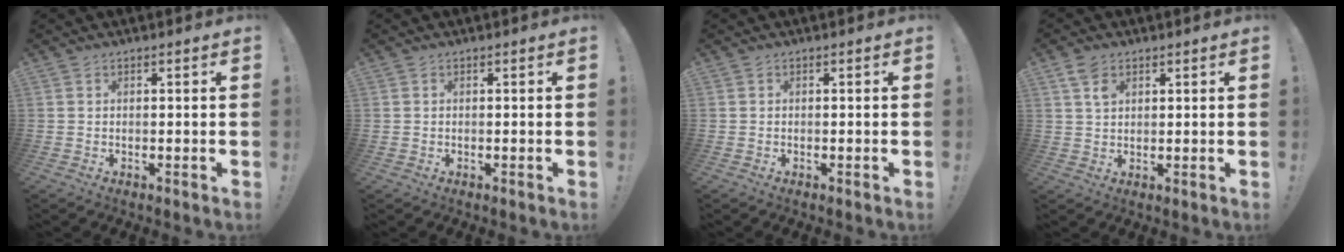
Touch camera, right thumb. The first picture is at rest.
{"total": 0.0}
{"total": 0.0}
{"total": 4.6, "force": [2.5, 2.8, 2.6], "torque": [-0.042, -0.006, 0.047]}